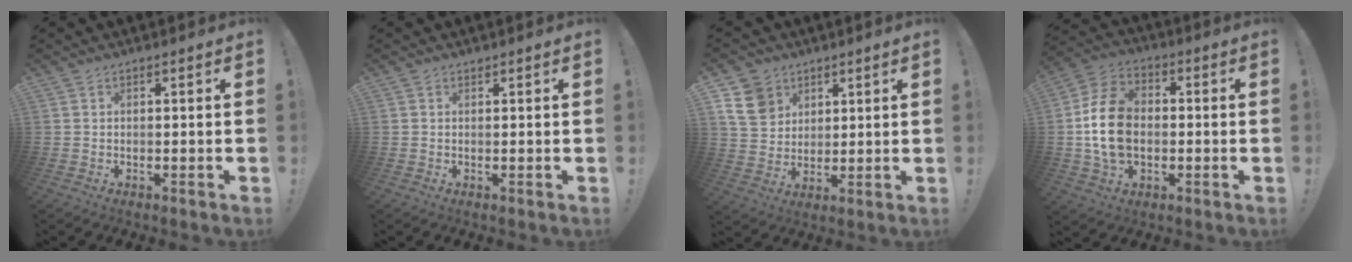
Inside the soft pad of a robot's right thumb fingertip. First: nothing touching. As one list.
[{"total": 0.6, "force": [0.6, -0.2, -0.1], "torque": [0.010, -0.005, 0.010]}, {"total": 10.9, "force": [5.5, 8.6, 3.6], "torque": [-0.053, -0.024, 0.113]}, {"total": 15.8, "force": [-1.1, 11.6, 10.7], "torque": [-0.198, 0.012, -0.018]}]